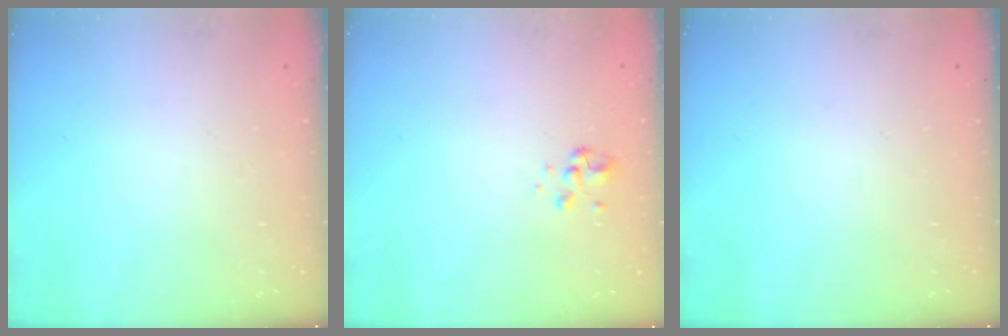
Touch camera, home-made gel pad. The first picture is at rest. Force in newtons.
{"total": 2.9, "press": 2.8, "slide": 0.9}
{"total": 0.0}